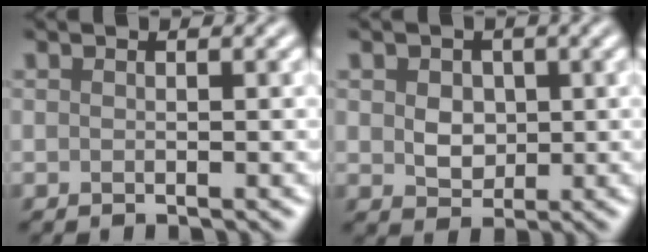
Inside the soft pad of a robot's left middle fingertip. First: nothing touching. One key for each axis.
{"total": 2.4, "fx": 0.4, "fy": 2.0, "fz": 1.2, "tx": -0.025, "ty": 0.001, "tz": 0.006}